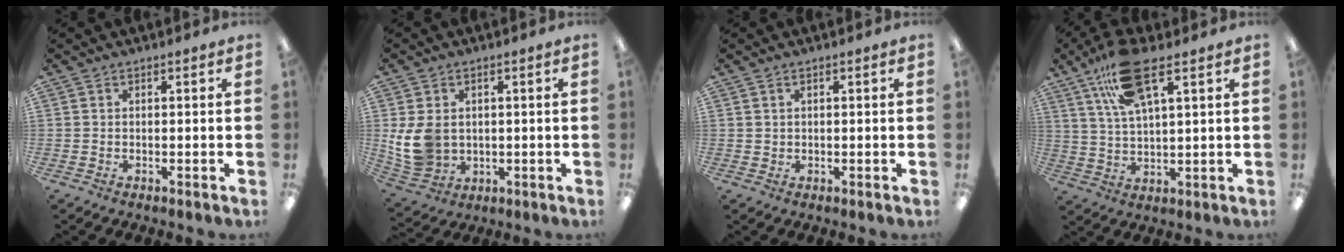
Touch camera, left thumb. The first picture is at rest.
{"total": 9.1, "force": [0.6, 7.4, 5.4], "torque": [-0.133, 0.008, 0.015]}
{"total": 1.1, "force": [0.6, 0.8, 0.2], "torque": [-0.006, 0.003, 0.011]}
{"total": 14.3, "force": [8.4, 5.1, 10.4], "torque": [-0.197, -0.009, 0.150]}